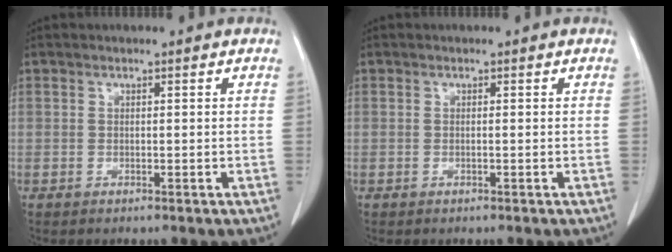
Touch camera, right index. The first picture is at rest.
{"total": 0.0}